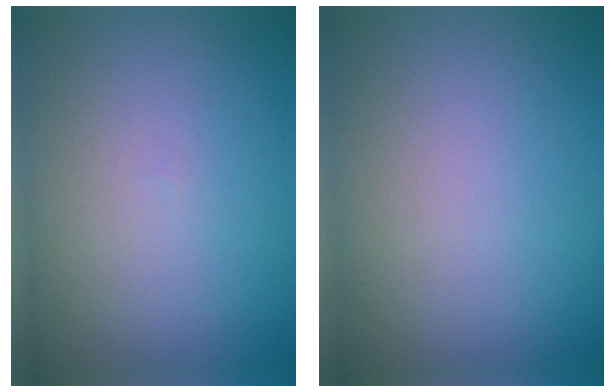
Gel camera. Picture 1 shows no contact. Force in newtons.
{"total": 0.0}